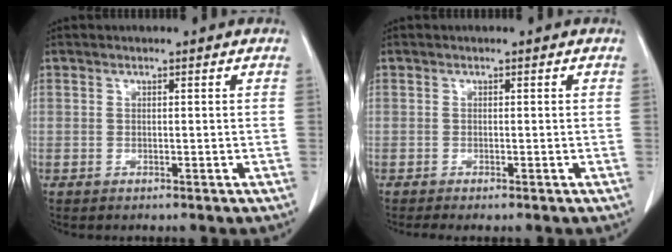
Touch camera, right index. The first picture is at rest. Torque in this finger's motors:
{"motor_torque": [-0.04, 0.09, -0.03, 0.02]}